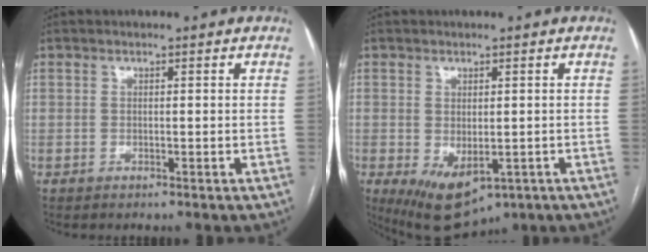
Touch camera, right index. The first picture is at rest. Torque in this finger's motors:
{"motor_torque": [1.59, -0.55, 0.42, 0.08]}